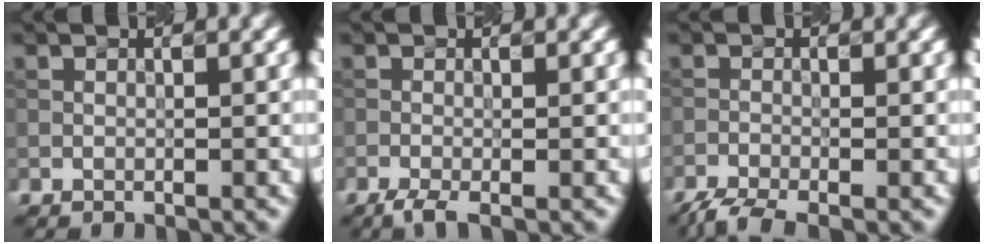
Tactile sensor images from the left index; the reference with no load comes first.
{"total": 1.9, "force": [-1.2, 0.3, 1.4], "torque": [-0.030, -0.006, -0.029]}
{"total": 2.9, "force": [-2.4, 0.5, 1.5], "torque": [-0.035, -0.011, -0.056]}